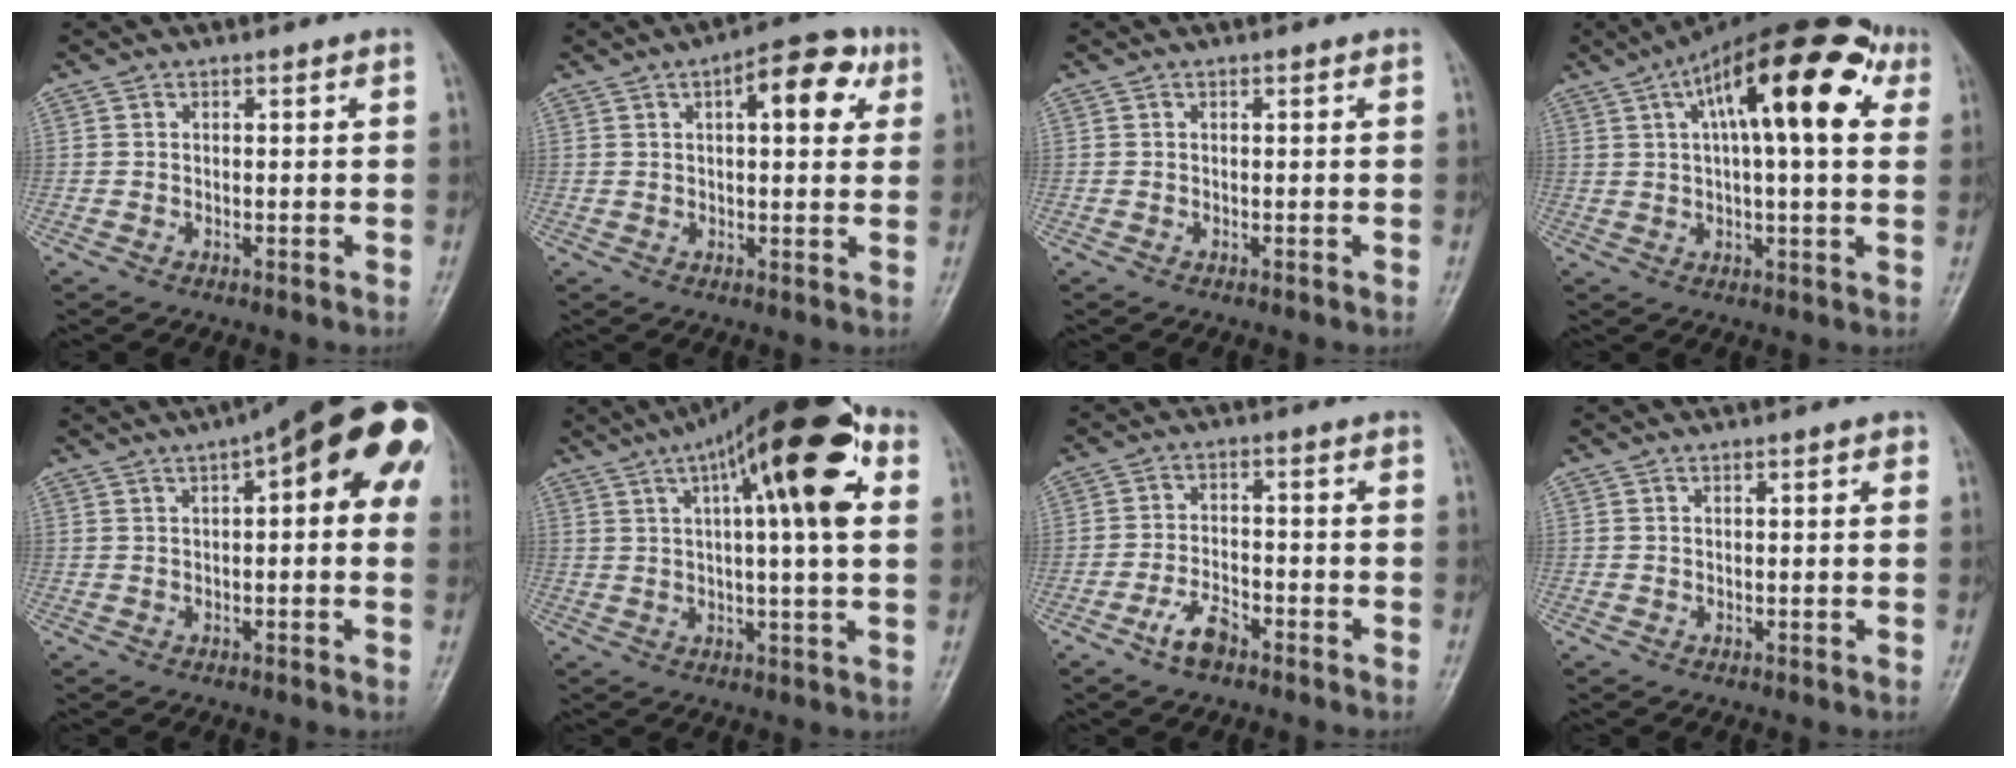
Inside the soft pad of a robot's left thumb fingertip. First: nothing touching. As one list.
[{"total": 10.1, "force": [3.7, 4.3, 8.4], "torque": [-0.087, 0.009, 0.042]}, {"total": 0.0}, {"total": 20.3, "force": [7.2, 7.0, 17.6], "torque": [-0.260, 0.030, 0.102]}, {"total": 18.2, "force": [6.6, 6.1, 15.8], "torque": [-0.201, 0.022, 0.076]}, {"total": 20.2, "force": [7.0, 5.1, 18.3], "torque": [-0.268, 0.018, 0.095]}, {"total": 5.1, "force": [-3.4, 2.1, 3.1], "torque": [-0.059, 0.023, -0.064]}, {"total": 1.1, "force": [0.3, 0.3, 0.9], "torque": [-0.012, 0.003, 0.002]}]